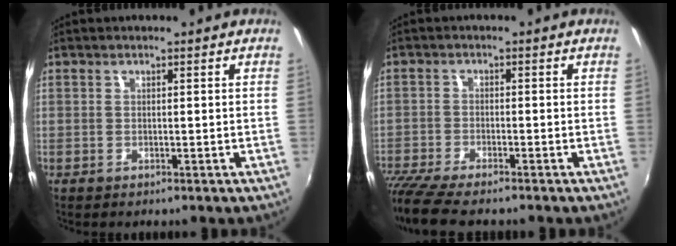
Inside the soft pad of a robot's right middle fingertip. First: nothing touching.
{"total": 8.6, "force": [-7.4, 1.1, 4.2], "torque": [-0.109, -0.039, -0.133]}